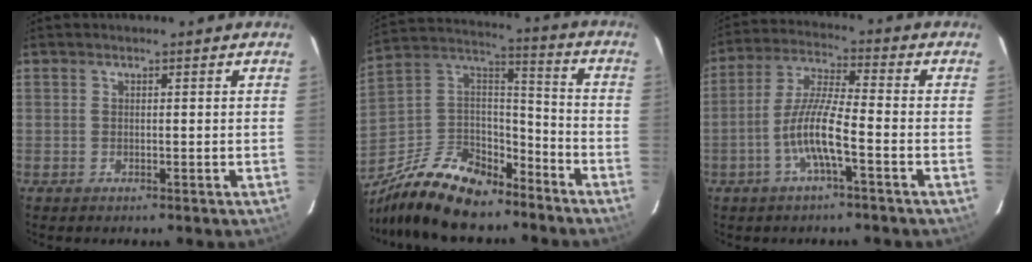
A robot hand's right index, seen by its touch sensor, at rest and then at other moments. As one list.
[{"total": 22.3, "force": [-16.1, 10.5, 11.4], "torque": [-0.252, 0.022, -0.268]}, {"total": 8.9, "force": [-3.7, 0.7, 8.1], "torque": [-0.172, 0.003, -0.071]}]